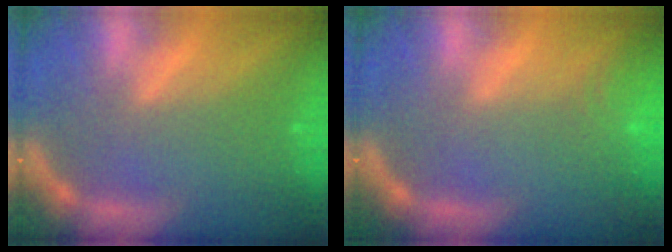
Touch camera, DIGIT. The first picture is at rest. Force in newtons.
{"total": 3.5}